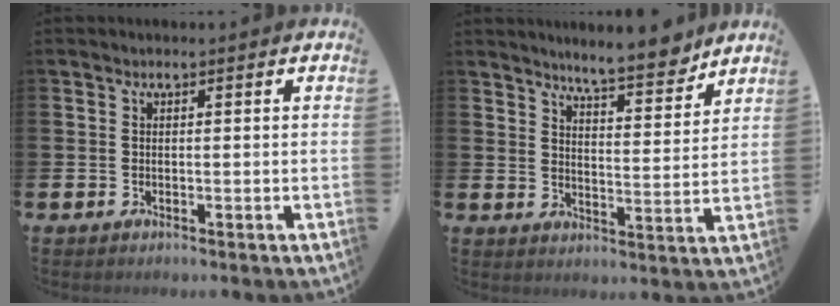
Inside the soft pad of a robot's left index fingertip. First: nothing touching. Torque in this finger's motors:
{"motor_torque": [0.30, -0.46, 0.69, 0.17]}